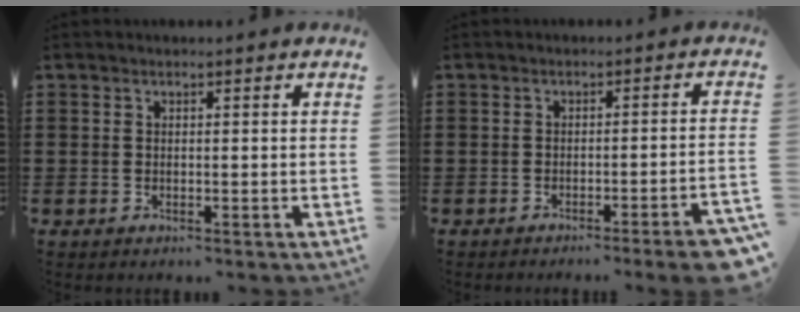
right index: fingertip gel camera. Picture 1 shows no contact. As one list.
[{"total": 3.4, "force": [-2.5, -0.4, 2.3], "torque": [-0.036, -0.010, -0.046]}]